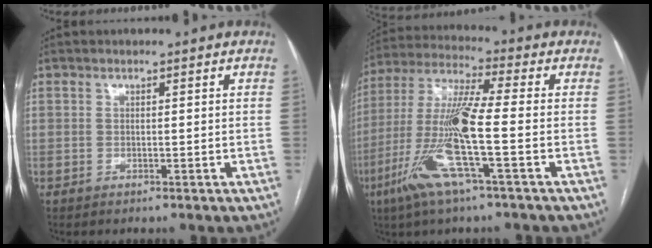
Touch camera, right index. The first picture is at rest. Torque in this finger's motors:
{"motor_torque": [0.61, -0.14, 1.05, 0.21]}